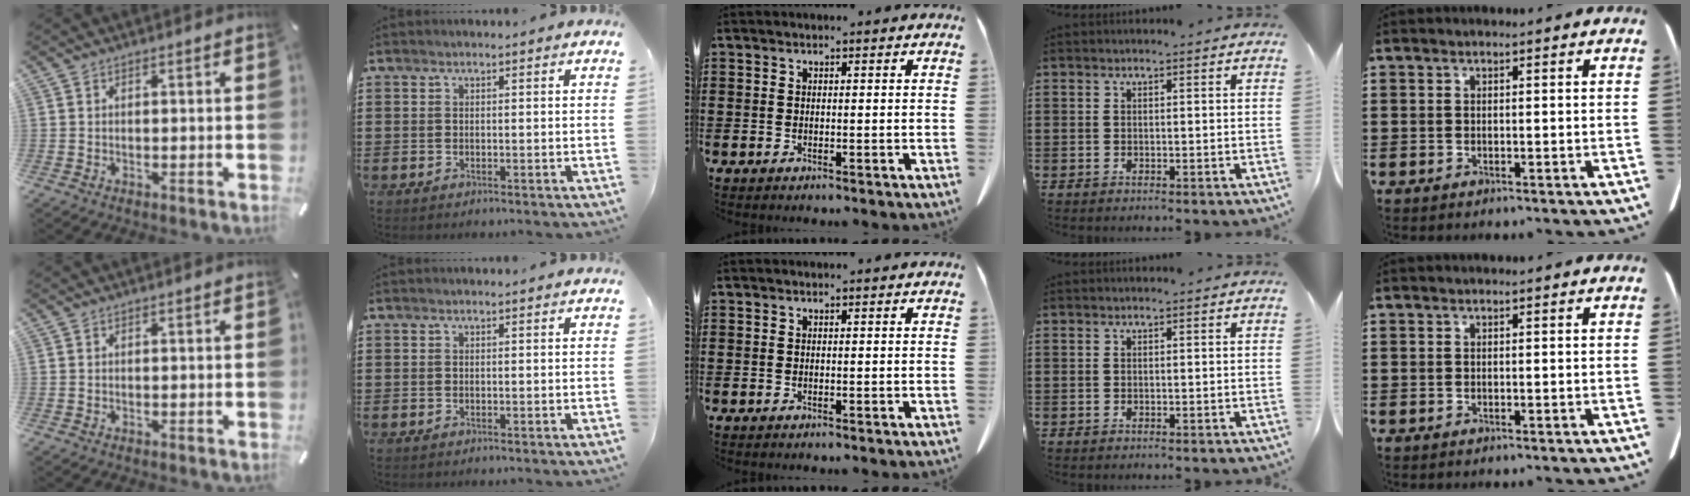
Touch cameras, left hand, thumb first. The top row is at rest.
{}